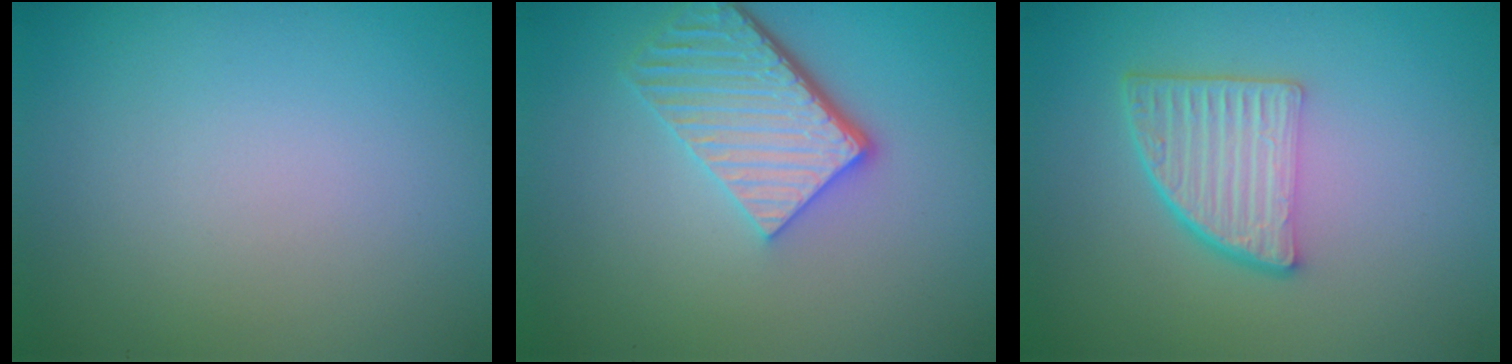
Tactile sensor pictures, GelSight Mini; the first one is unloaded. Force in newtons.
{"total": 5.2, "press": 3.8, "slide": 3.5}
{"total": 4.8, "press": 3.4, "slide": 3.5}